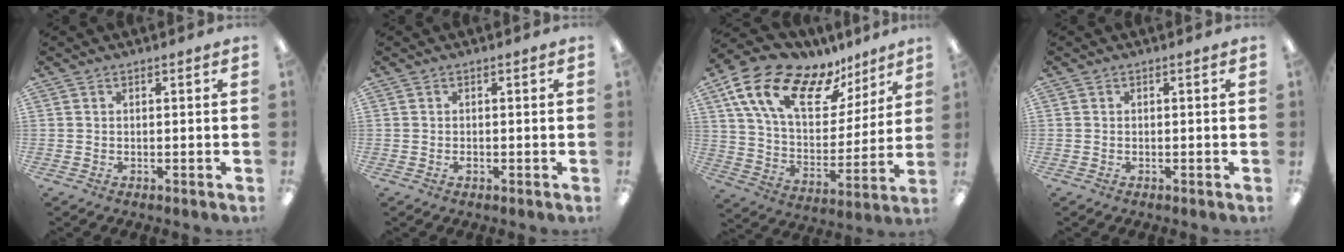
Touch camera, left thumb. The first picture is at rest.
{"total": 0.7, "force": [-0.1, 0.4, 0.5], "torque": [-0.011, 0.000, -0.003]}
{"total": 20.3, "force": [12.8, 9.9, 12.3], "torque": [-0.220, -0.065, 0.229]}
{"total": 0.0}